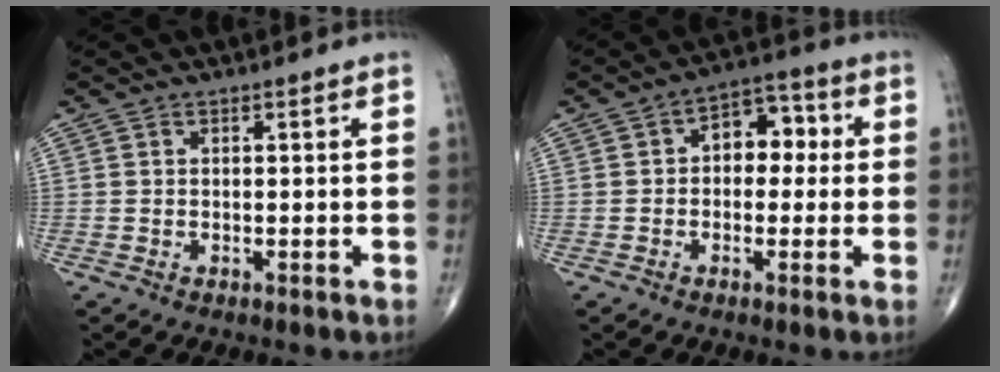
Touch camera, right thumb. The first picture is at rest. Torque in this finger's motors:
{"motor_torque": [0.04, 0.10, 0.39, -0.28, 0.18]}